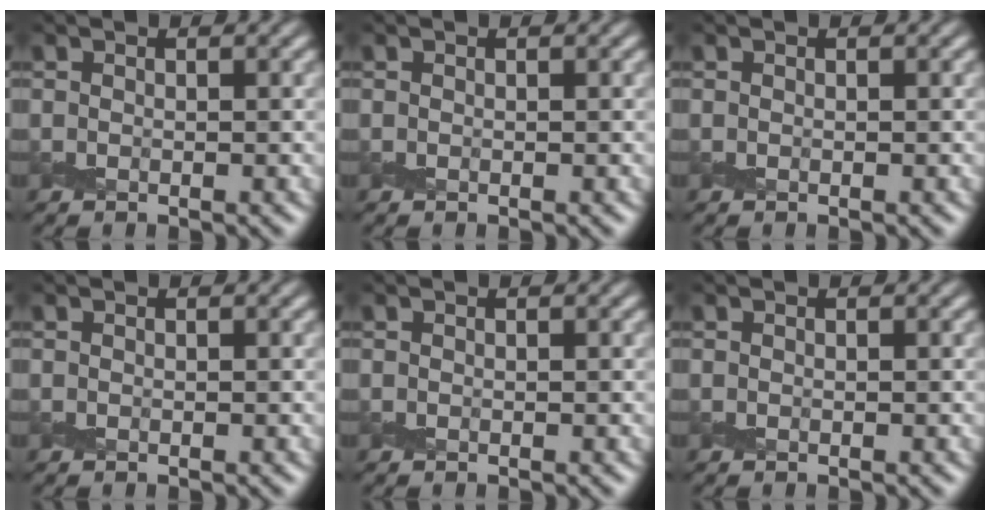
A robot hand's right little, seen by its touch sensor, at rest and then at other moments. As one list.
[{"total": 0.0}, {"total": 0.0}, {"total": 0.0}, {"total": 0.0}, {"total": 0.0}]